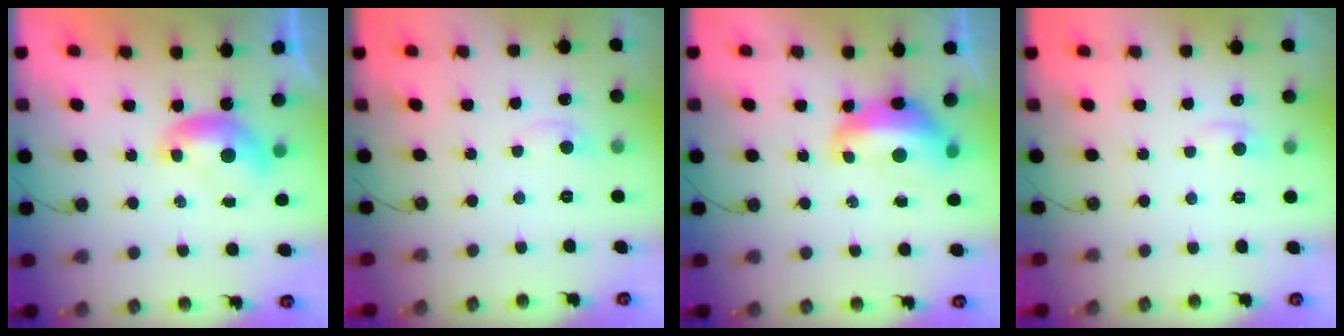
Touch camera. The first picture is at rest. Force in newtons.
{"total": 0.6, "press": 0.0, "slide": 0.6}
{"total": 5.5, "press": 5.3, "slide": 1.4}
{"total": 1.7, "press": 1.4, "slide": 0.9}